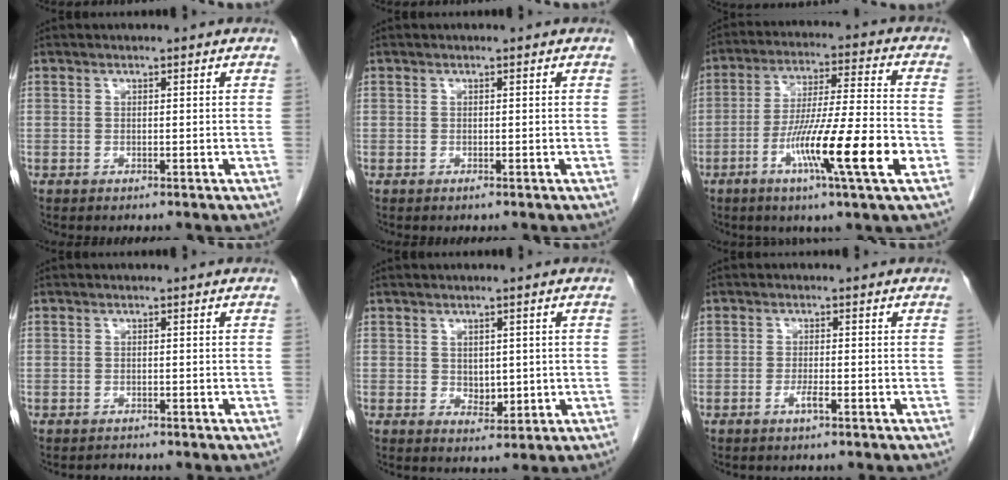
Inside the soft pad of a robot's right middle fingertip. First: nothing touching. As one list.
[{"total": 0.0}, {"total": 14.8, "force": [-5.5, -0.5, 13.7], "torque": [-0.240, -0.017, -0.098]}, {"total": 0.7, "force": [-0.6, 0.1, -0.2], "torque": [-0.001, -0.003, -0.011]}, {"total": 3.0, "force": [0.2, 2.0, 2.2], "torque": [-0.028, -0.006, 0.013]}, {"total": 1.6, "force": [-0.8, 0.0, 1.4], "torque": [-0.026, 0.000, -0.015]}]